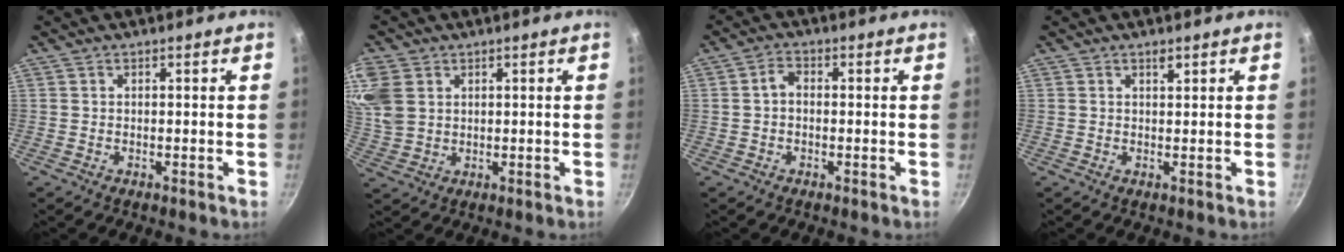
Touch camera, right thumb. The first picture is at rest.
{"total": 10.6, "force": [3.8, 8.1, 5.8], "torque": [-0.127, 0.000, 0.081]}
{"total": 2.9, "force": [-0.1, 2.0, 2.1], "torque": [-0.036, 0.012, -0.006]}
{"total": 1.4, "force": [0.9, 0.4, 1.0], "torque": [-0.015, -0.006, 0.015]}